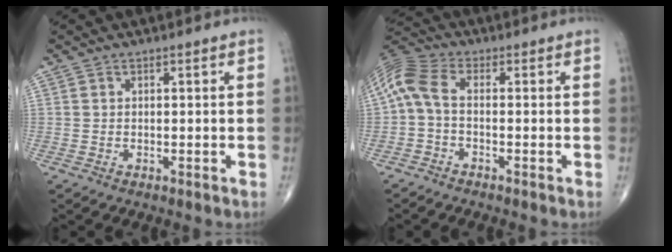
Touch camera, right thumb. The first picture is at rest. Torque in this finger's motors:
{"motor_torque": [-0.07, -0.27, 0.88, -0.10, 0.16]}